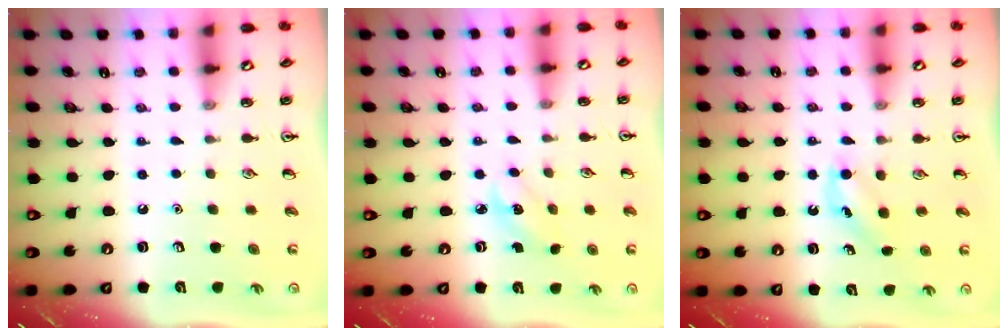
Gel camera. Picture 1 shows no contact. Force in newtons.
{"total": 2.7, "press": 2.6, "slide": 0.7}
{"total": 4.3, "press": 4.1, "slide": 1.4}